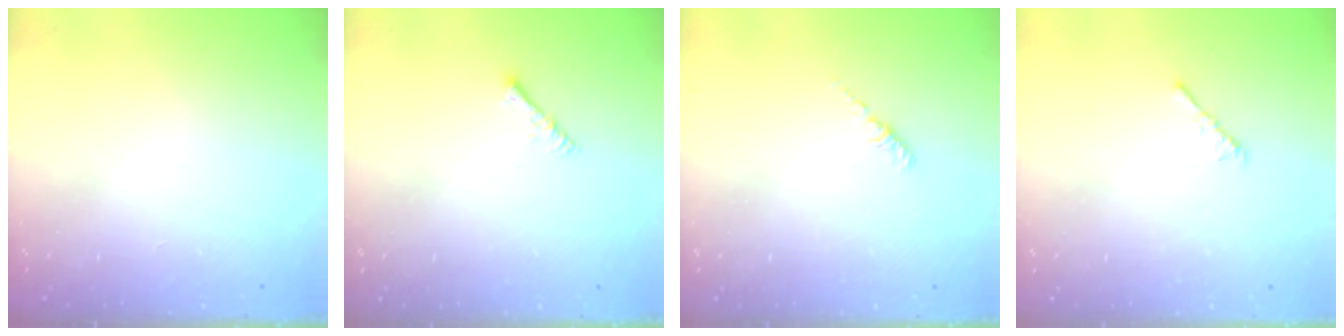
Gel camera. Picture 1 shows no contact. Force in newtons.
{"total": 2.2, "press": 2.1, "slide": 0.5}
{"total": 2.2, "press": 2.1, "slide": 0.6}
{"total": 2.9, "press": 2.8, "slide": 0.7}